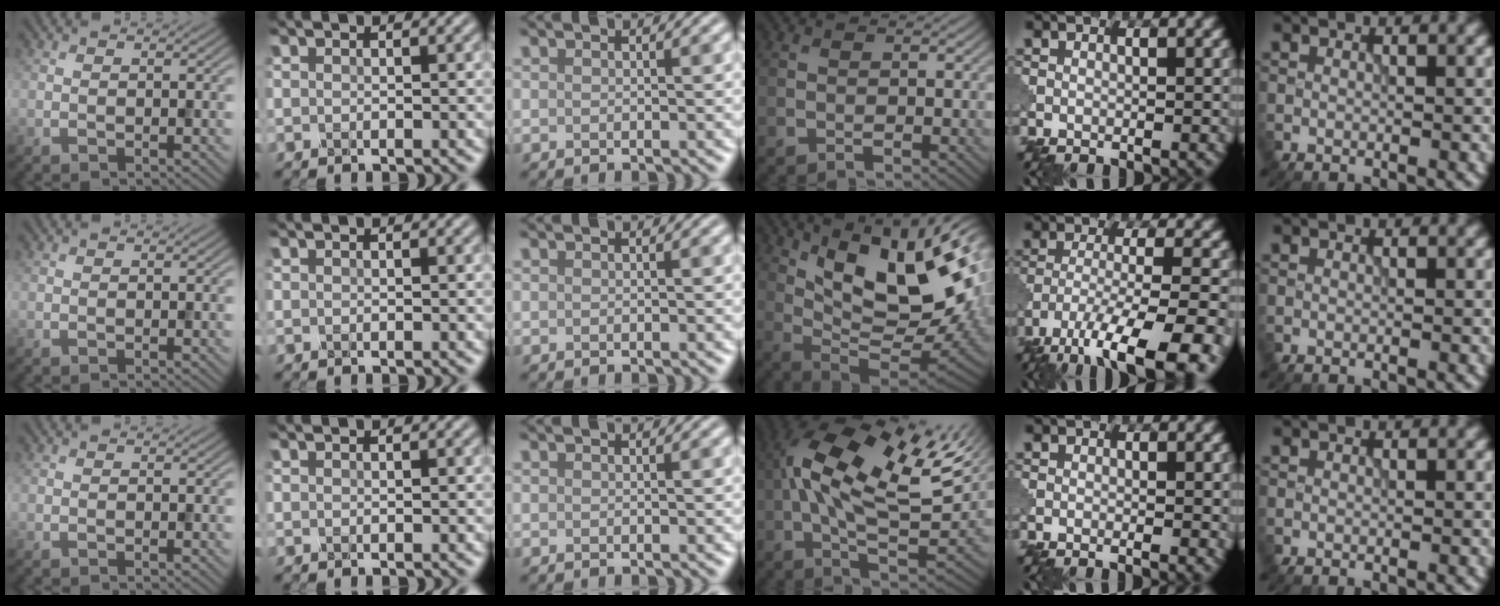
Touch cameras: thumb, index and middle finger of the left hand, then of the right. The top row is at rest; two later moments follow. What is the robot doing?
{"motion": "shake", "object": "salt shaker"}